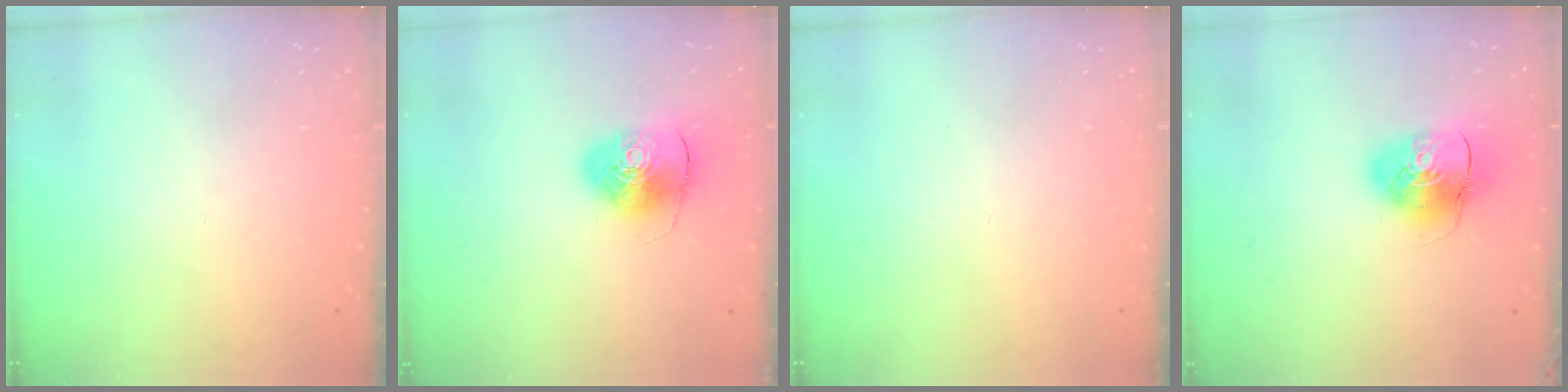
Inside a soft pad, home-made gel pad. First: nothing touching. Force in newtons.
{"total": 9.4, "press": 9.2, "slide": 1.5}
{"total": 0.0}
{"total": 9.7, "press": 9.6, "slide": 1.4}